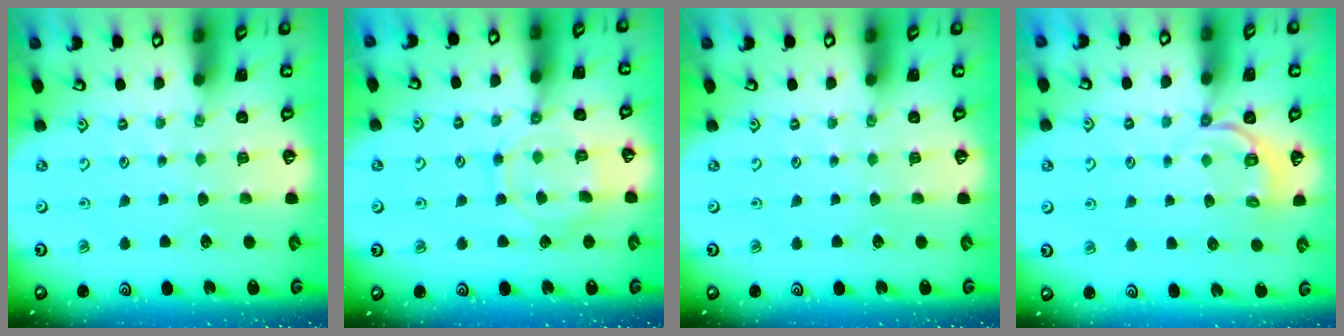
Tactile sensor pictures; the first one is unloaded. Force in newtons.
{"total": 11.2, "press": 11.1, "slide": 0.7}
{"total": 0.0}
{"total": 3.7, "press": 3.3, "slide": 1.7}